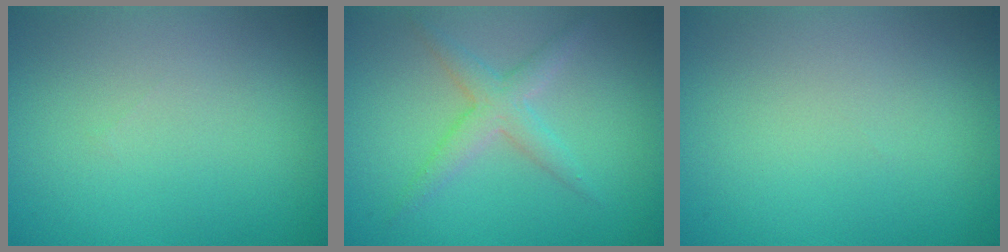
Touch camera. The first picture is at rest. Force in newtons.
{"total": 2.7, "press": 2.7, "slide": 0.1}
{"total": 0.0}